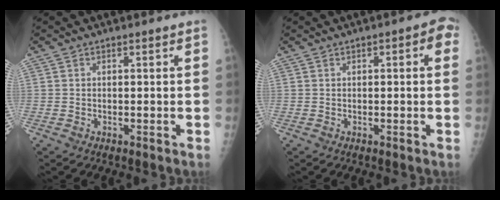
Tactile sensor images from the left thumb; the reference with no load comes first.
{"total": 4.0, "force": [1.0, 1.7, 3.5], "torque": [-0.031, 0.012, 0.005]}